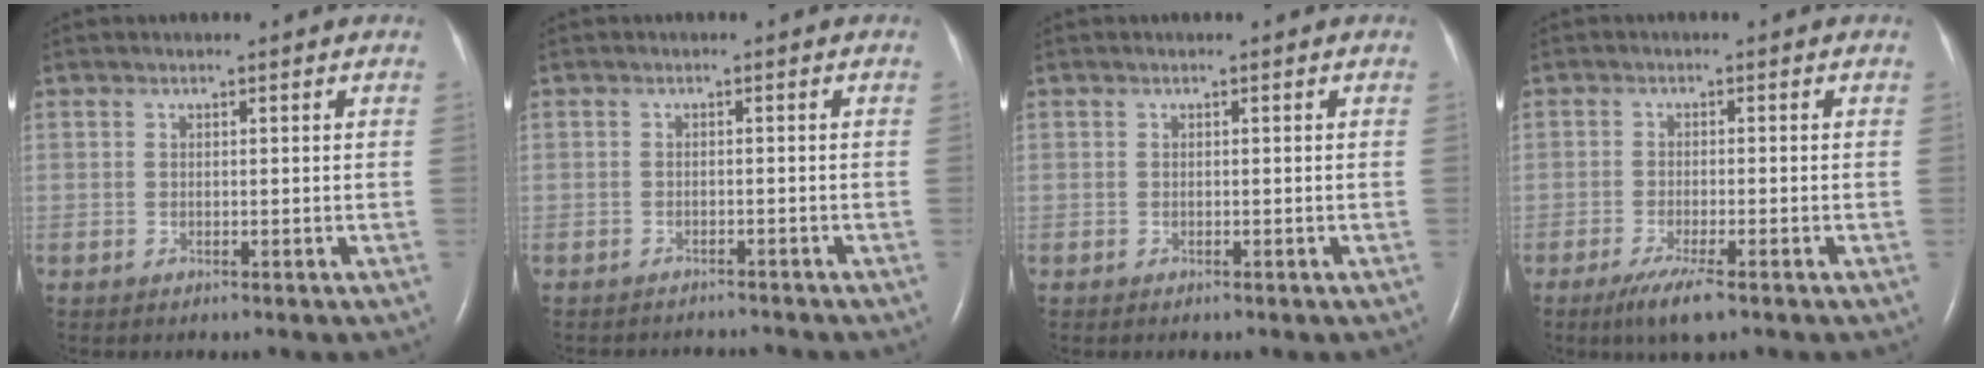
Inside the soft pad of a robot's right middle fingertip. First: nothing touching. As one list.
[{"total": 4.3, "force": [-4.2, 0.6, 0.4], "torque": [-0.003, -0.008, -0.057]}, {"total": 0.0}, {"total": 4.9, "force": [-3.2, 0.5, 3.7], "torque": [-0.076, -0.014, -0.055]}]